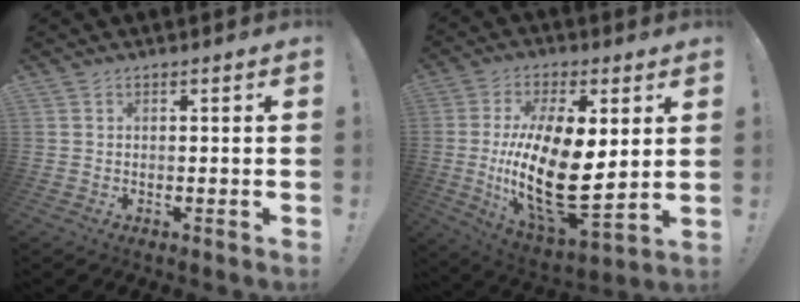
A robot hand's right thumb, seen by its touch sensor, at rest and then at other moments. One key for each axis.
{"total": 23.6, "fx": 0.3, "fy": 10.7, "fz": 21.0, "tx": -0.403, "ty": -0.027, "tz": 0.014}